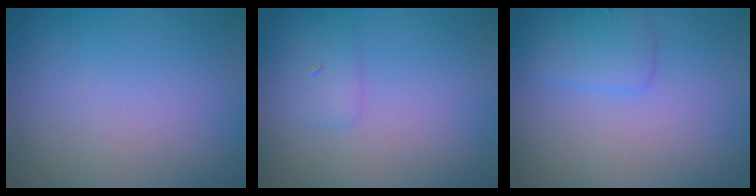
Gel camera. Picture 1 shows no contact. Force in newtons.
{"total": 1.4, "press": 1.4, "slide": 0.1}
{"total": 1.8, "press": 1.8, "slide": 0.2}